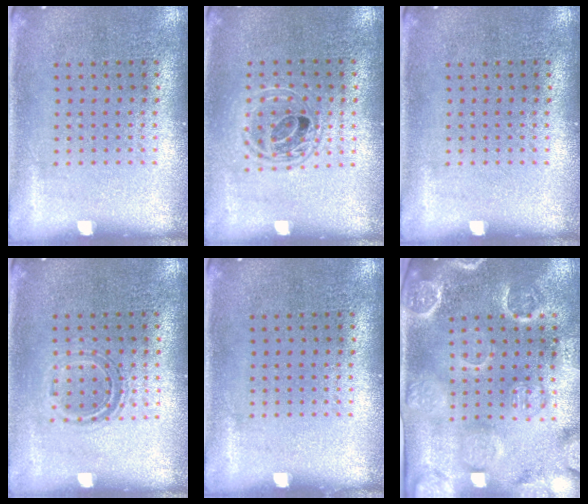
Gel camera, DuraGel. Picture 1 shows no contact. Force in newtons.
{"total": 1.4, "press": 1.3, "slide": 0.7}
{"total": 0.0}
{"total": 1.1, "press": 0.9, "slide": 0.6}
{"total": 0.0}
{"total": 3.9, "press": 3.6, "slide": 1.5}